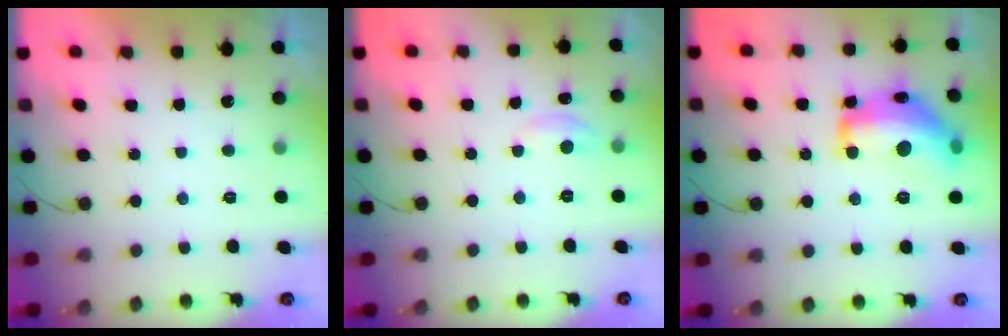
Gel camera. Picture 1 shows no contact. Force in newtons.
{"total": 3.3, "press": 3.3, "slide": 0.5}
{"total": 19.5, "press": 19.5, "slide": 1.0}